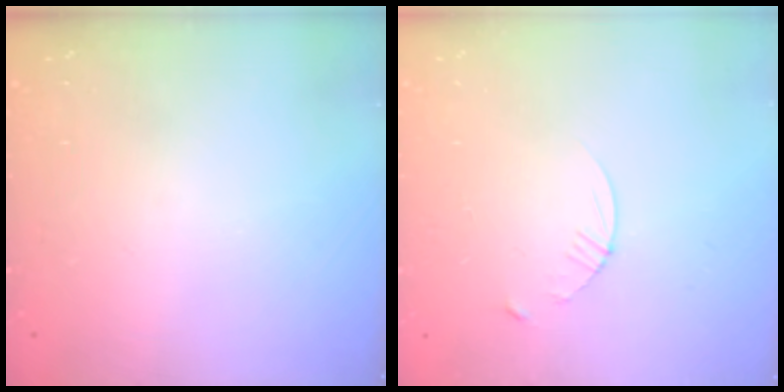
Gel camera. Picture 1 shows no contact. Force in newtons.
{"total": 3.4, "press": 3.3, "slide": 0.3}